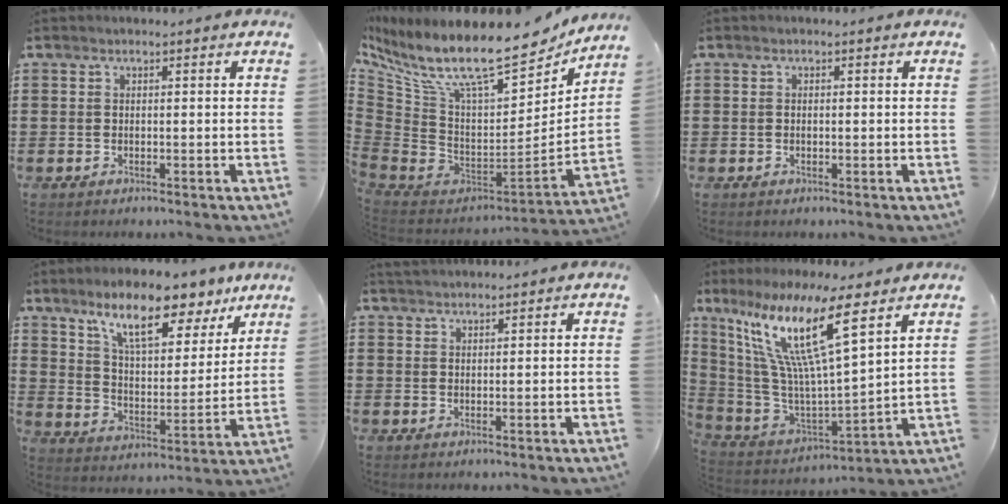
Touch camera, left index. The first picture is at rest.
{"total": 14.0, "force": [9.4, 3.5, 9.8], "torque": [-0.215, -0.073, 0.154]}
{"total": 0.5, "force": [-0.1, 0.2, 0.5], "torque": [-0.011, -0.002, -0.001]}
{"total": 11.2, "force": [8.6, 3.3, 6.4], "torque": [-0.123, -0.037, 0.147]}
{"total": 1.5, "force": [1.4, 0.1, 0.3], "torque": [-0.008, 0.001, 0.028]}
{"total": 15.5, "force": [8.6, 2.2, 12.7], "torque": [-0.292, -0.053, 0.134]}